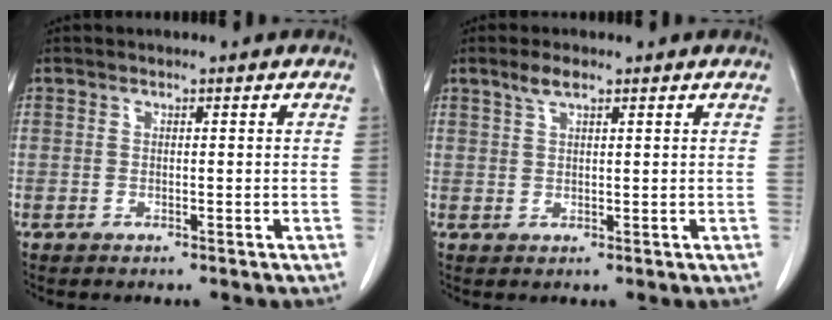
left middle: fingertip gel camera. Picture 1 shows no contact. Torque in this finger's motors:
{"motor_torque": [0.63, -0.47, -0.03, 0.01]}